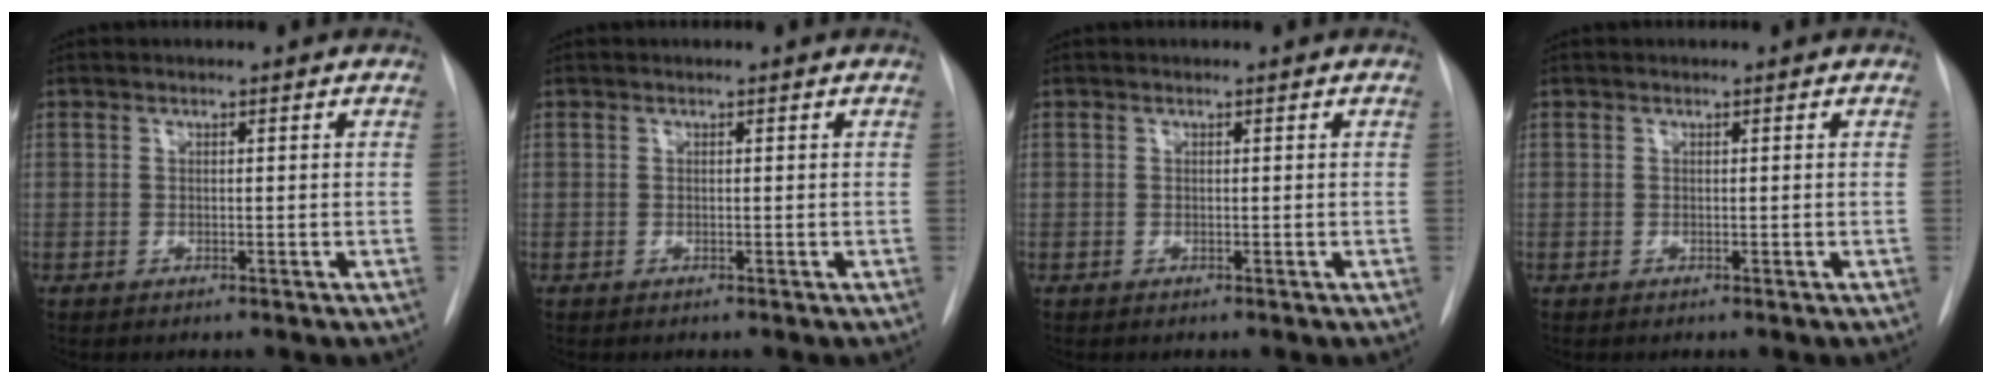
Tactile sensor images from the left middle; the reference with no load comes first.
{"total": 0.0}
{"total": 0.0}
{"total": 0.0}